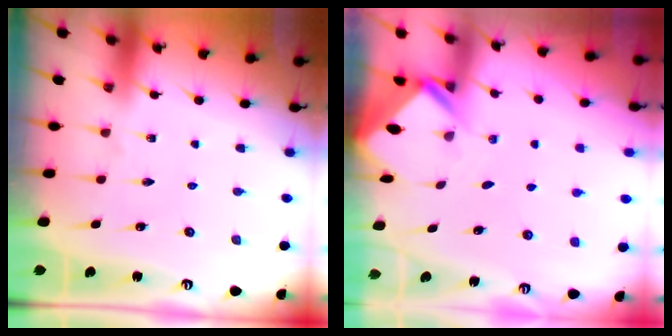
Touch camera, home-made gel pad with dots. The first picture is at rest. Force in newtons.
{"total": 2.3, "press": 2.3, "slide": 0.2}